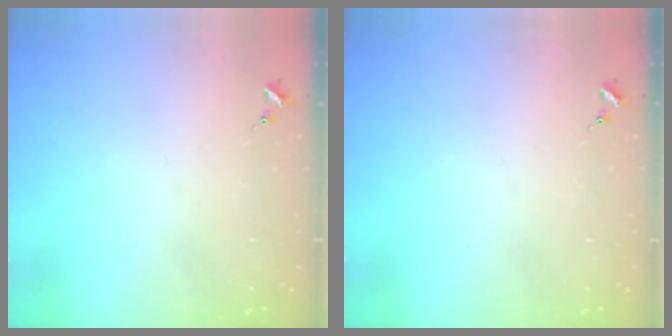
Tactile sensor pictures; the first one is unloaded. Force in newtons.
{"total": 0.0}